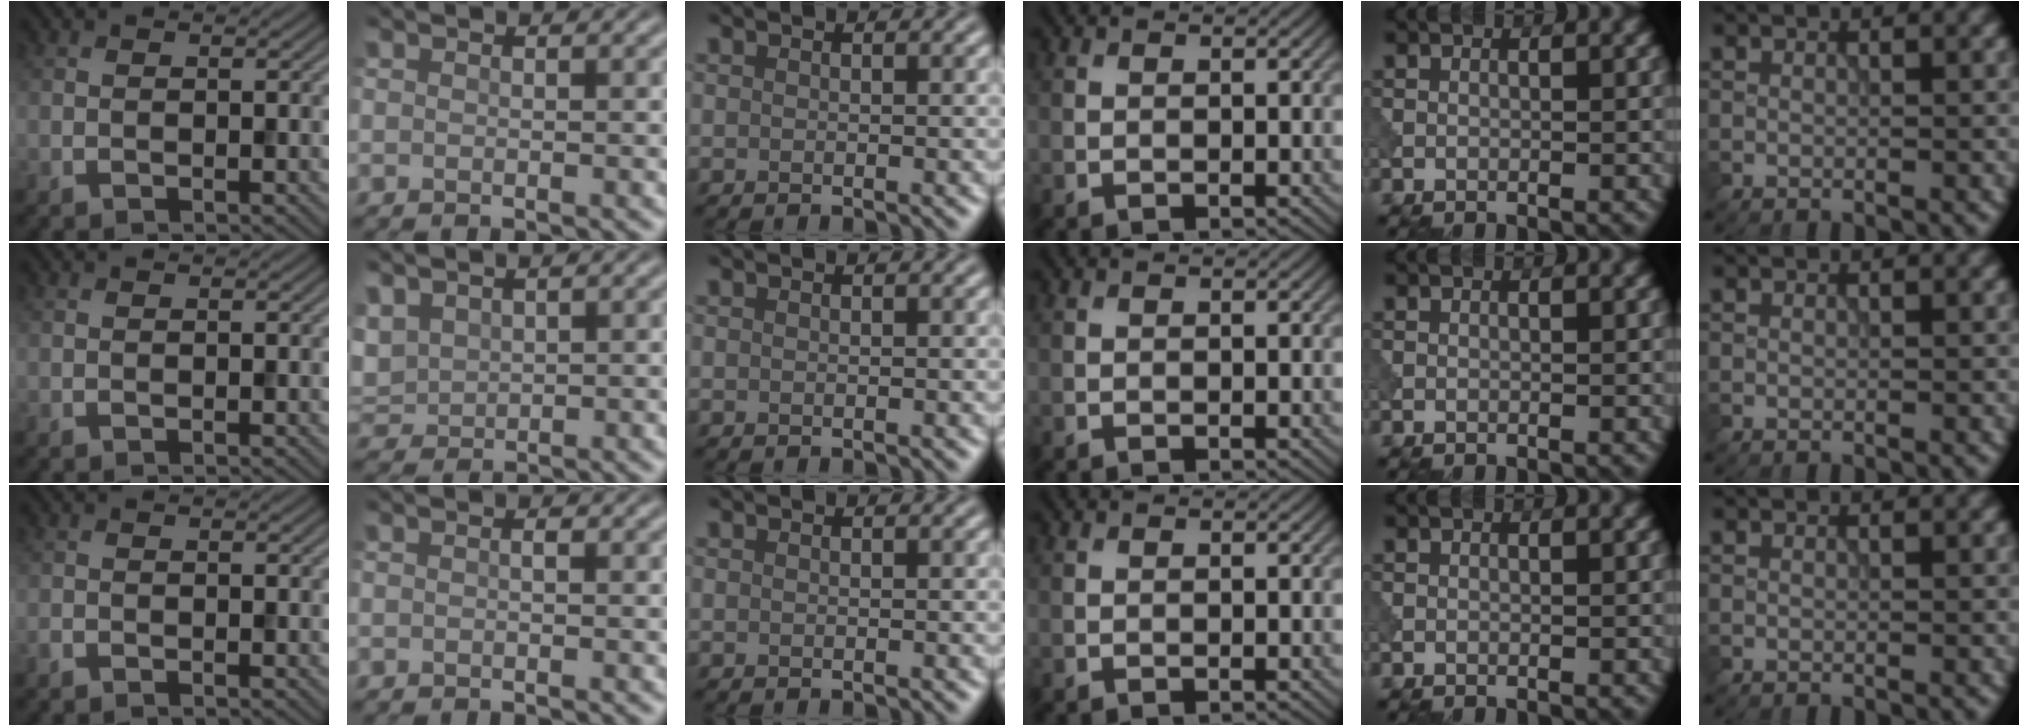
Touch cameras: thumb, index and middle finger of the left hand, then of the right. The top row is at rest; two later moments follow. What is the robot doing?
{"motion": "dispense", "object": "pipette"}